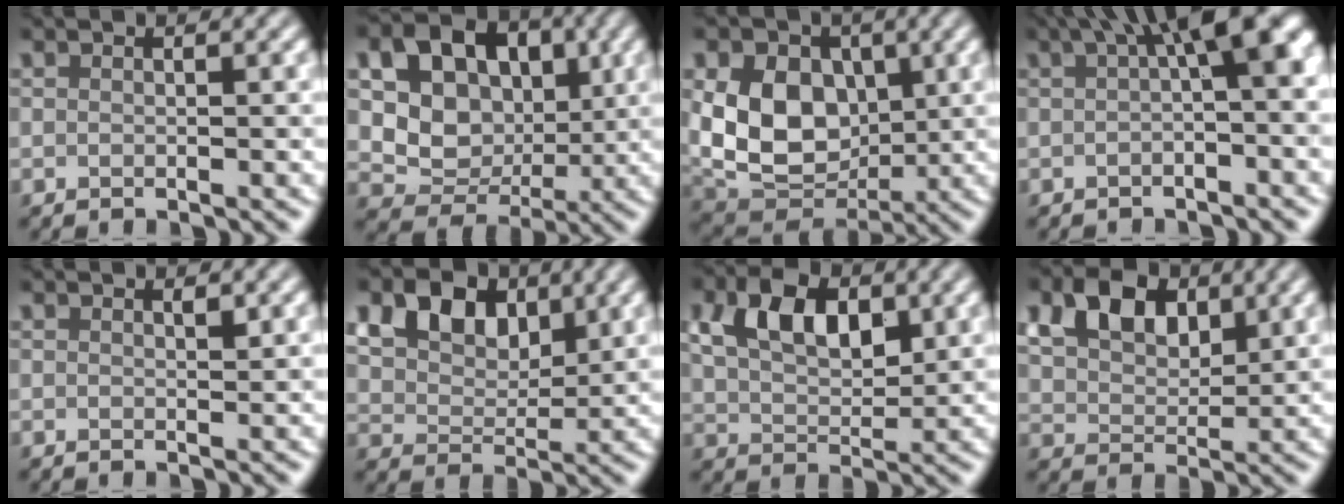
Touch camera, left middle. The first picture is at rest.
{"total": 9.4, "force": [1.9, 7.4, 5.4], "torque": [-0.086, -0.002, 0.026]}
{"total": 9.2, "force": [1.0, 6.8, 6.2], "torque": [-0.117, -0.007, 0.013]}
{"total": 6.7, "force": [2.0, 1.7, 6.2], "torque": [-0.069, 0.025, 0.019]}
{"total": 0.5, "force": [0.3, 0.2, 0.4], "torque": [-0.005, -0.002, 0.005]}
{"total": 9.4, "force": [4.6, 6.4, 5.1], "torque": [-0.103, 0.022, 0.073]}
{"total": 6.1, "force": [2.1, 3.8, 4.3], "torque": [-0.083, 0.005, 0.038]}
{"total": 5.9, "force": [2.8, 4.0, 3.5], "torque": [-0.080, 0.003, 0.045]}